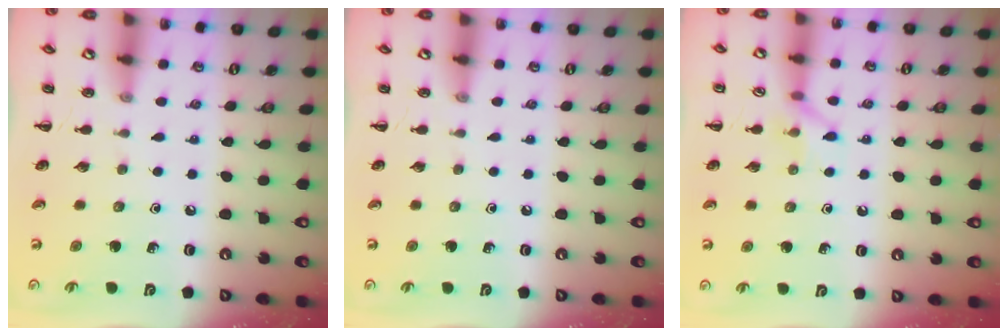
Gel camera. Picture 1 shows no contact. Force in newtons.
{"total": 0.0}
{"total": 6.4, "press": 6.3, "slide": 1.0}